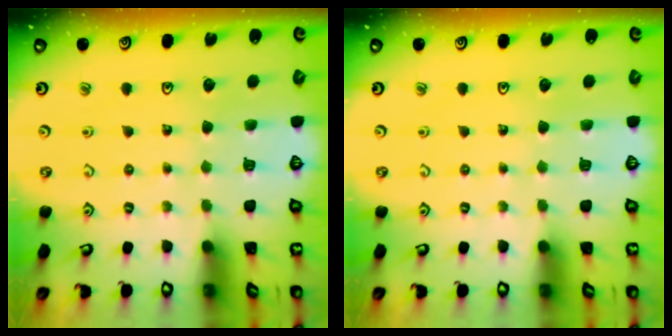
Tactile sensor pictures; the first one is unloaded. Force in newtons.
{"total": 0.0}